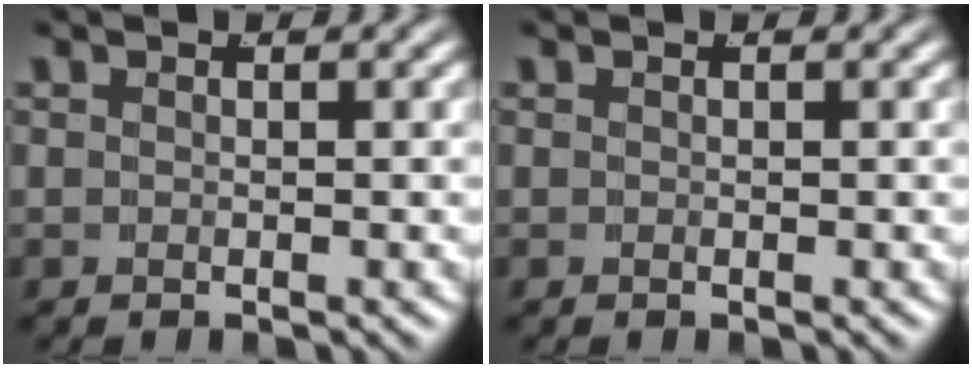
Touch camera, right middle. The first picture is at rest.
{"total": 0.0}